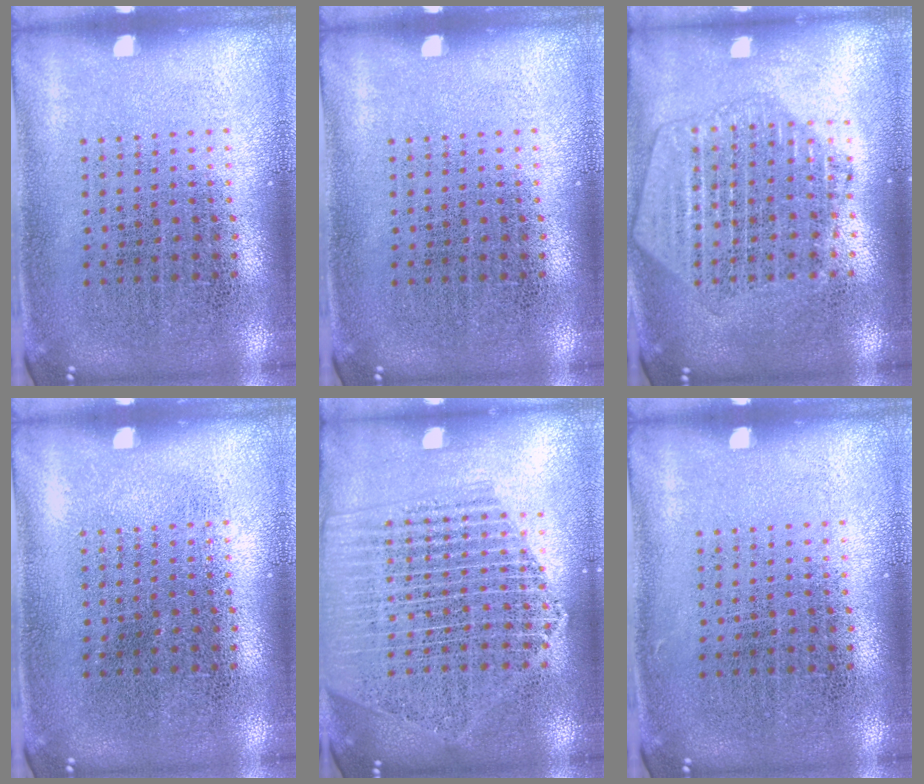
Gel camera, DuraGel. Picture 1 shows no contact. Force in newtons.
{"total": 0.0}
{"total": 2.1, "press": 1.9, "slide": 0.9}
{"total": 0.0}
{"total": 2.0, "press": 1.8, "slide": 0.9}
{"total": 0.0}